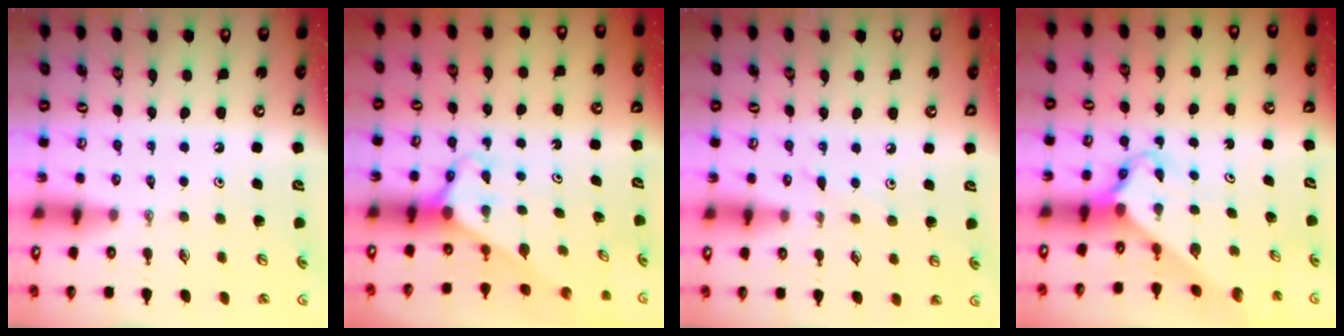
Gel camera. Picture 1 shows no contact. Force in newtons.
{"total": 2.8, "press": 2.8, "slide": 0.1}
{"total": 2.7, "press": 2.7, "slide": 0.5}
{"total": 2.5, "press": 2.5, "slide": 0.2}